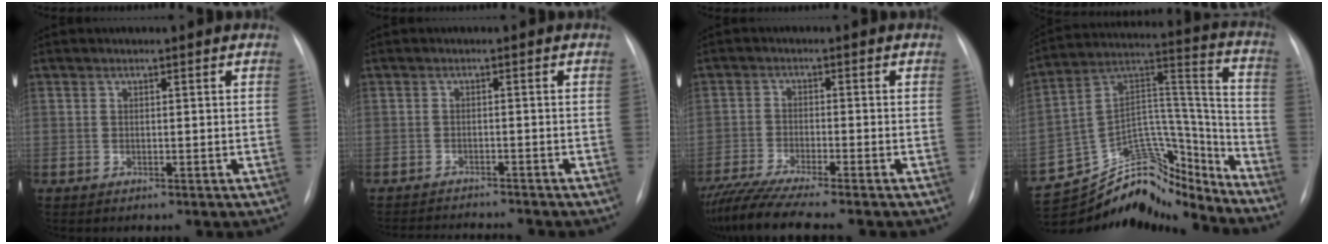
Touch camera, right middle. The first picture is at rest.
{"total": 7.0, "force": [-6.8, 0.0, 1.5], "torque": [-0.018, -0.005, -0.100]}
{"total": 10.2, "force": [-8.8, -0.9, 5.0], "torque": [-0.083, -0.026, -0.146]}
{"total": 19.2, "force": [-18.2, 5.3, 3.2], "torque": [-0.047, 0.094, -0.290]}